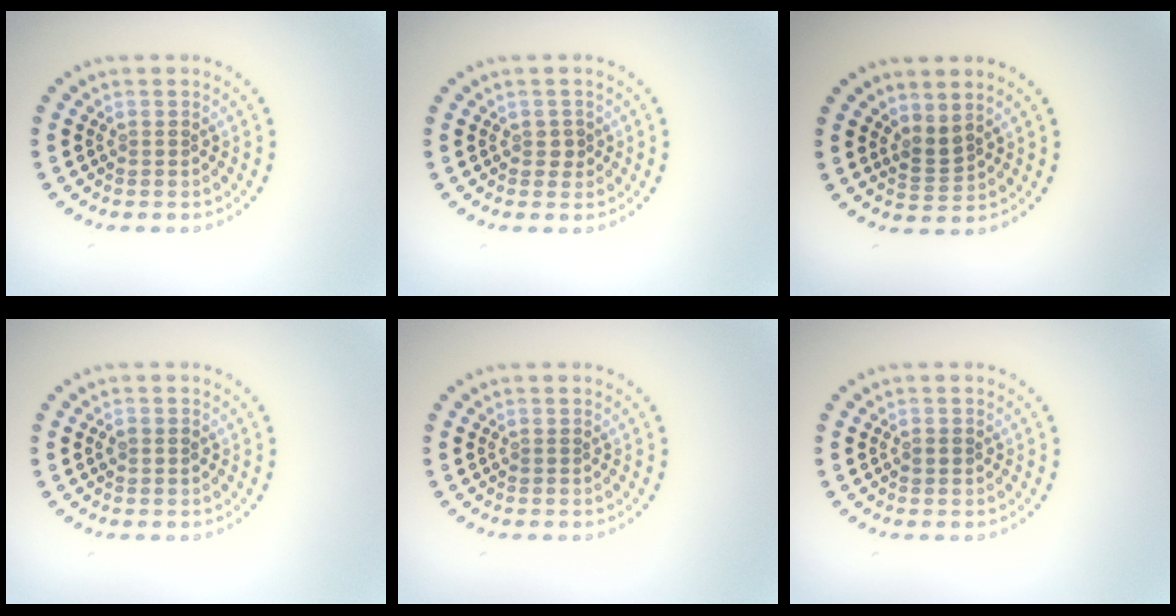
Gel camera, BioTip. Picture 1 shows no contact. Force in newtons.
{"total": 0.9, "press": 0.9, "slide": 0.3}
{"total": 1.8, "press": 1.3, "slide": 1.1}
{"total": 1.1, "press": 1.0, "slide": 0.2}
{"total": 0.0}
{"total": 0.9, "press": 0.9, "slide": 0.1}